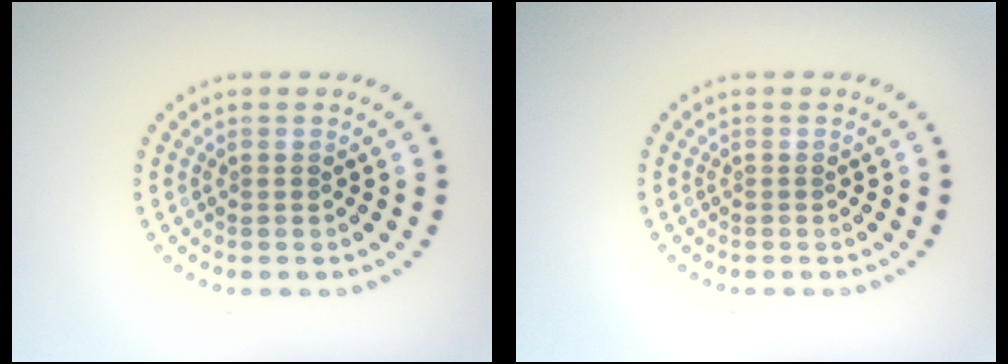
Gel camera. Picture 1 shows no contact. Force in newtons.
{"total": 0.0}